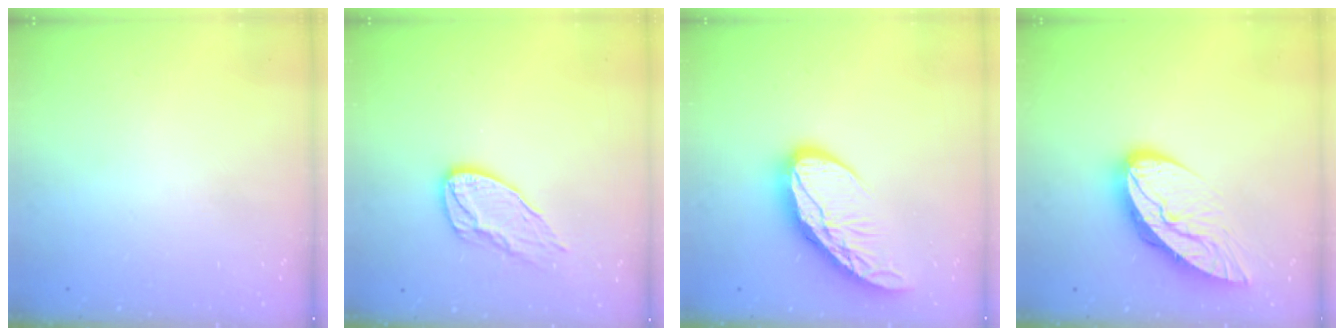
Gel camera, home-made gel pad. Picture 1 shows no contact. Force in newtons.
{"total": 11.3, "press": 11.3, "slide": 0.9}
{"total": 12.8, "press": 12.7, "slide": 1.4}
{"total": 12.0, "press": 11.9, "slide": 1.1}